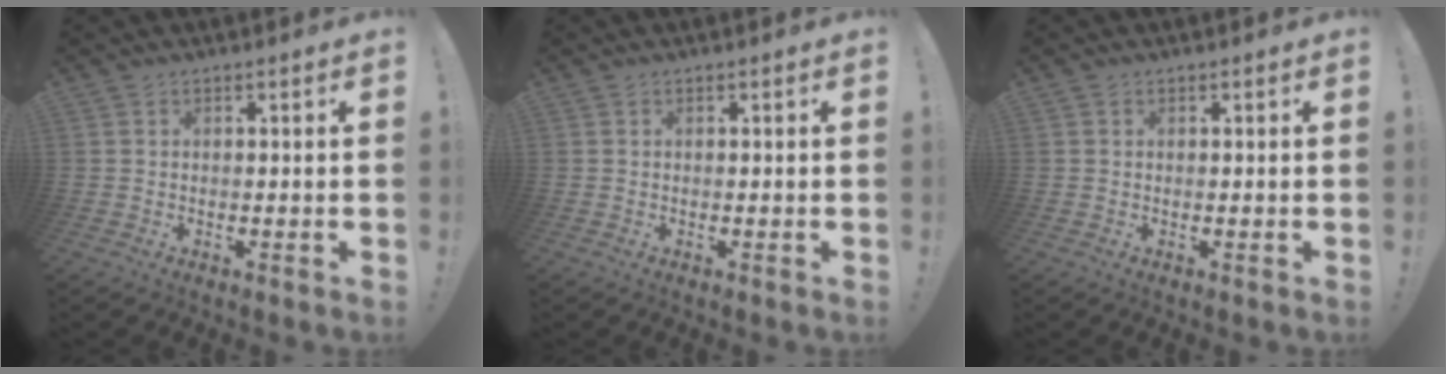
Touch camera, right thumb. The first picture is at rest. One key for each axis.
{"total": 0.0}
{"total": 0.0}